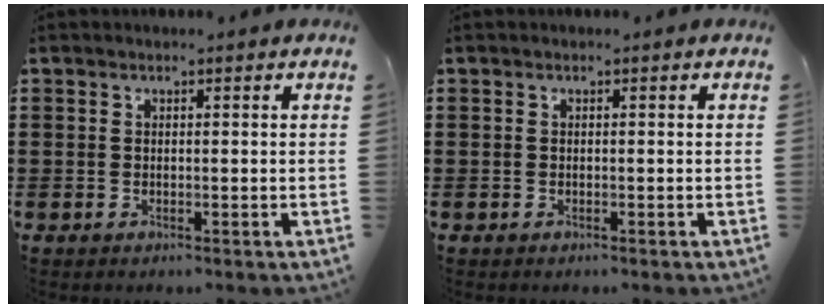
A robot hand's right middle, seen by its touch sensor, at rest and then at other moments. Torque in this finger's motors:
{"motor_torque": [0.30, -0.21, 0.08, 0.02]}